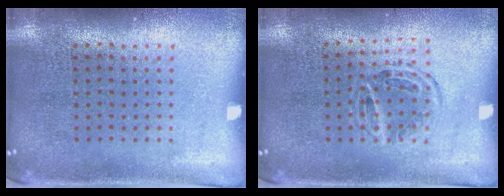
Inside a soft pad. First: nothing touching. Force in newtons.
{"total": 1.0, "press": 1.0, "slide": 0.4}